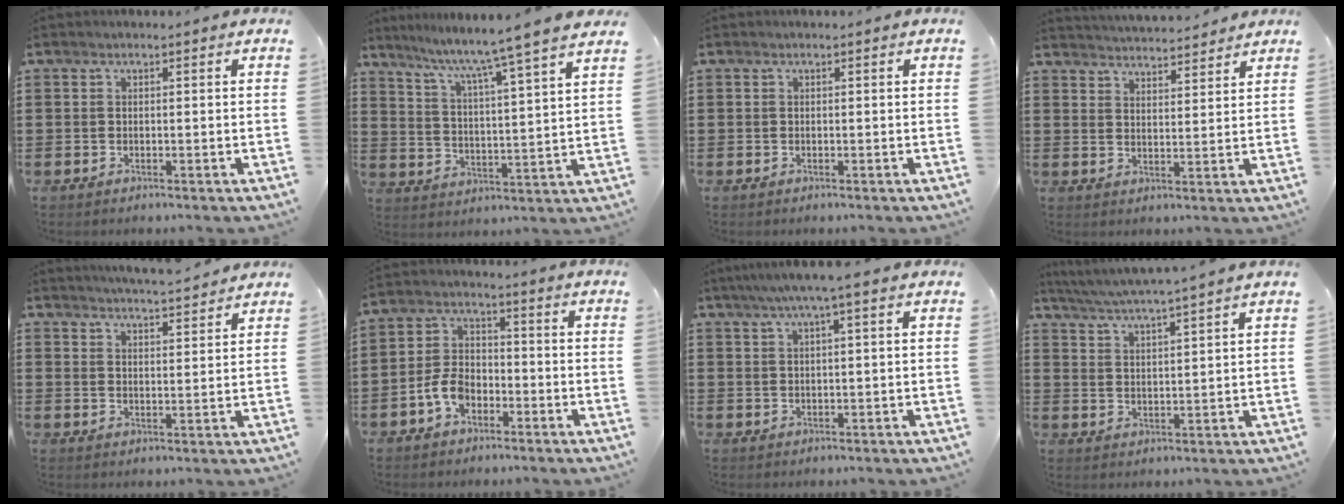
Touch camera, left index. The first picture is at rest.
{"total": 6.4, "force": [5.4, -1.8, 2.9], "torque": [-0.079, -0.048, 0.081]}
{"total": 0.0}
{"total": 3.7, "force": [3.7, 0.0, 0.1], "torque": [-0.014, -0.019, 0.067]}
{"total": 3.9, "force": [3.9, -0.2, 0.4], "torque": [-0.022, -0.020, 0.068]}
{"total": 5.6, "force": [-2.9, 3.4, 3.3], "torque": [-0.087, 0.005, -0.062]}
{"total": 3.2, "force": [1.6, -0.1, 2.7], "torque": [-0.055, 0.001, 0.027]}
{"total": 3.6, "force": [3.3, -0.8, 1.1], "torque": [-0.035, -0.023, 0.055]}